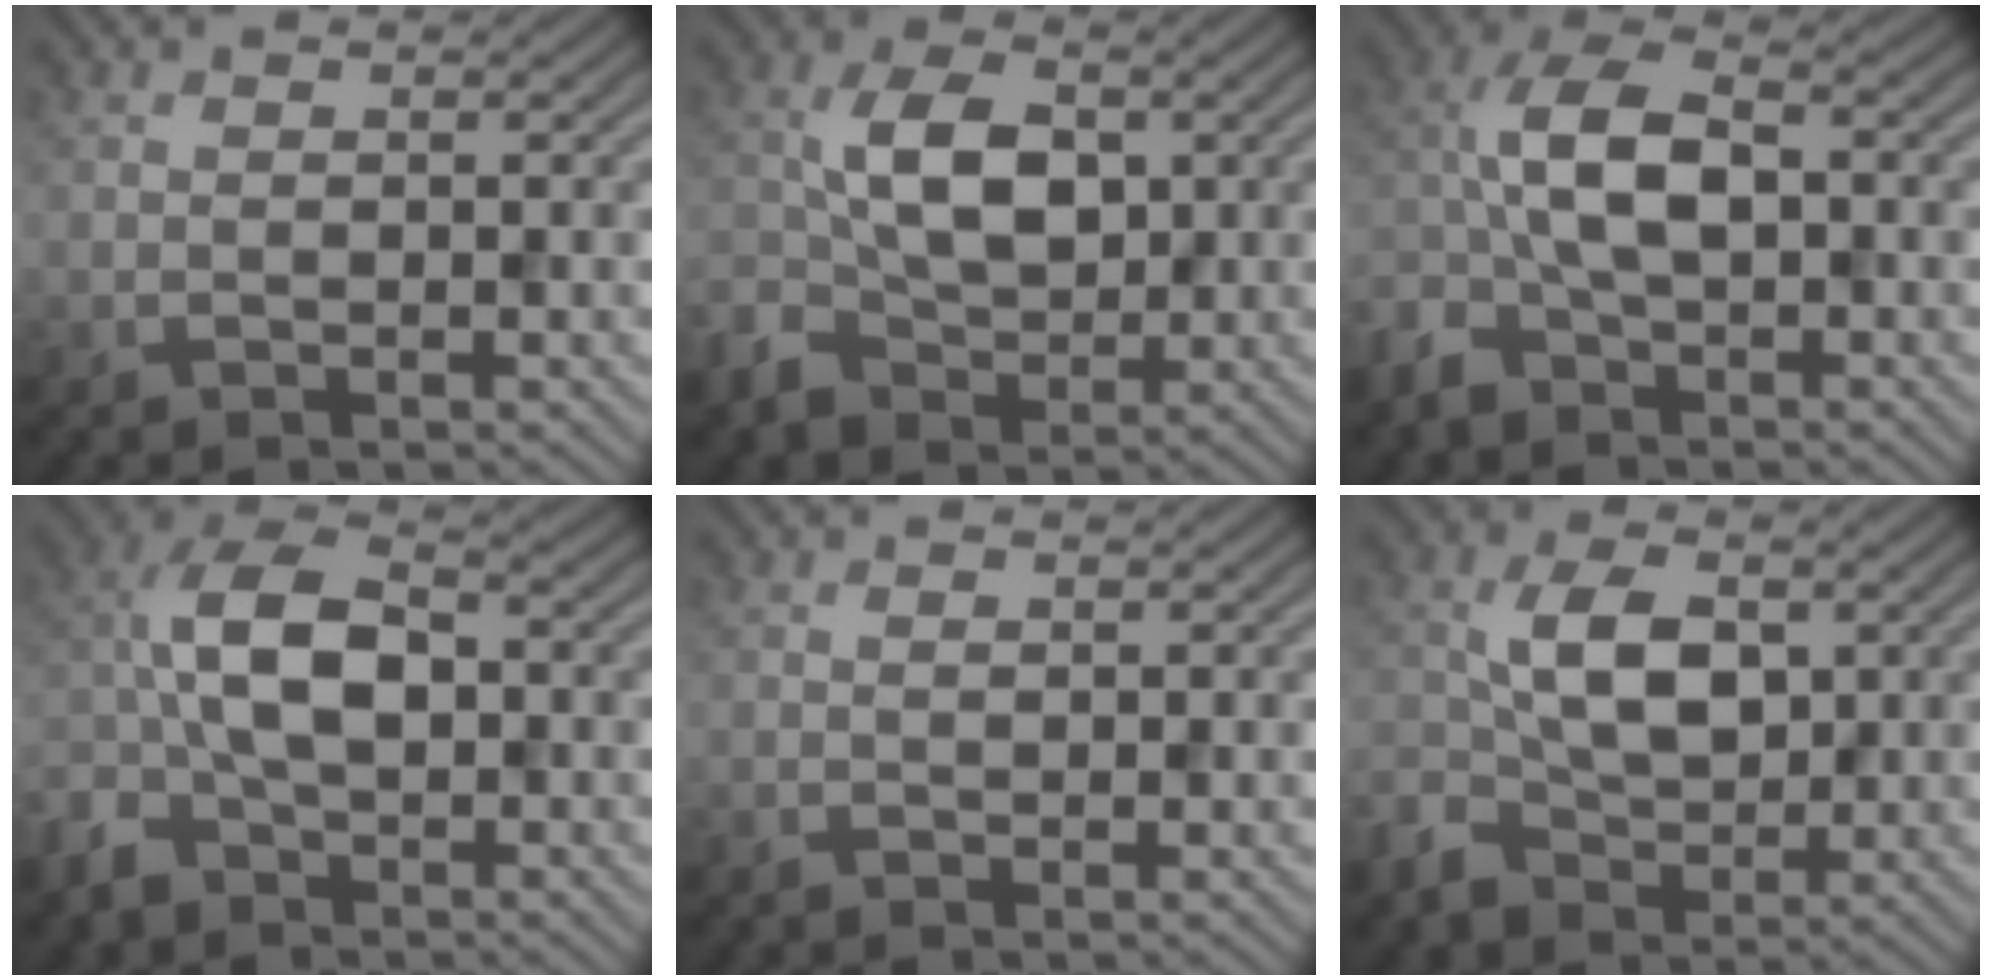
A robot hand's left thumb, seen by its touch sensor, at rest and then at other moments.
{"total": 6.5, "force": [-0.6, 4.4, 4.8], "torque": [-0.102, 0.005, -0.015]}
{"total": 7.3, "force": [-2.5, 3.8, 5.8], "torque": [-0.131, 0.013, -0.063]}
{"total": 8.3, "force": [-2.8, 4.7, 6.2], "torque": [-0.137, 0.010, -0.071]}
{"total": 0.7, "force": [-0.3, 0.2, 0.6], "torque": [-0.011, 0.003, -0.007]}
{"total": 5.9, "force": [-0.2, 3.9, 4.5], "torque": [-0.099, 0.002, -0.006]}